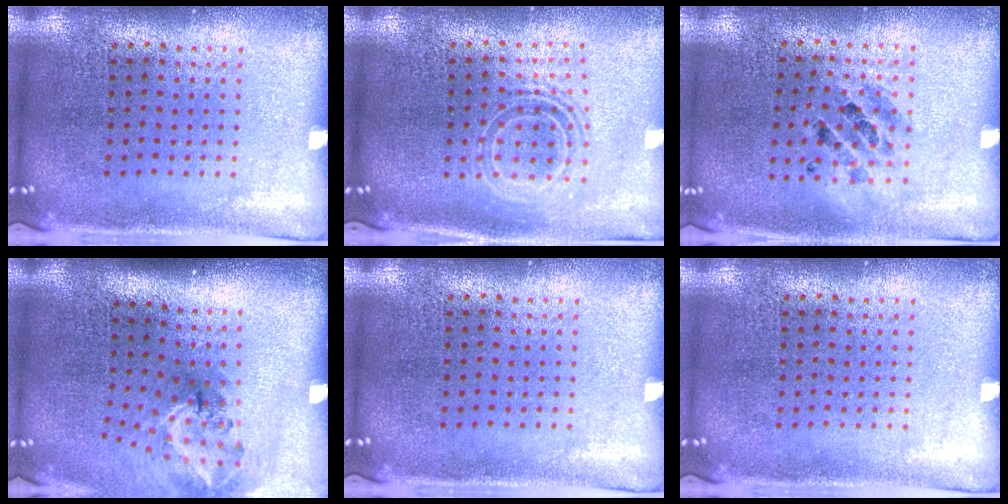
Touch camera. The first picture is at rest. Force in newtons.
{"total": 1.7, "press": 1.3, "slide": 1.1}
{"total": 1.1, "press": 1.0, "slide": 0.2}
{"total": 1.9, "press": 1.3, "slide": 1.4}
{"total": 0.0}
{"total": 0.0}